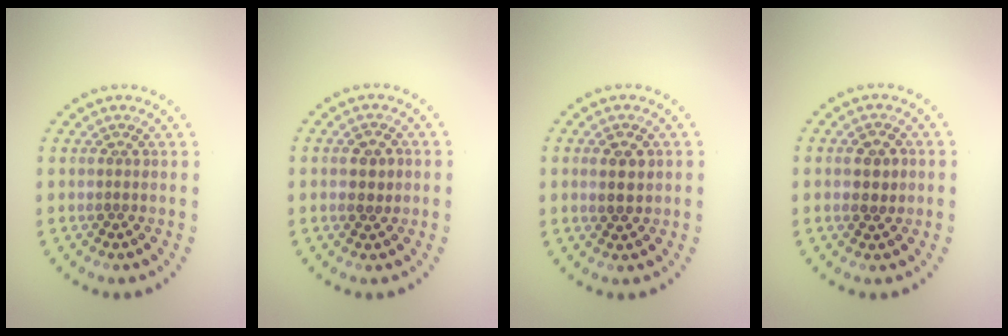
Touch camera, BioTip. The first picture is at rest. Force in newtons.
{"total": 1.6, "press": 1.6, "slide": 0.1}
{"total": 2.3, "press": 2.2, "slide": 0.6}
{"total": 1.8, "press": 1.8, "slide": 0.1}